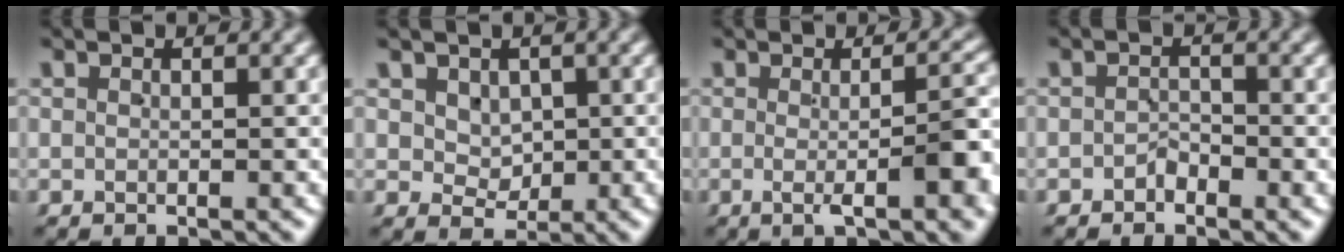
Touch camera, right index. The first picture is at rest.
{"total": 2.5, "force": [1.0, 1.9, 1.1], "torque": [-0.006, -0.012, 0.030]}
{"total": 5.6, "force": [-1.4, 0.9, 5.3], "torque": [-0.078, -0.003, -0.019]}
{"total": 1.5, "force": [-1.2, 0.9, 0.2], "torque": [0.003, -0.001, -0.024]}